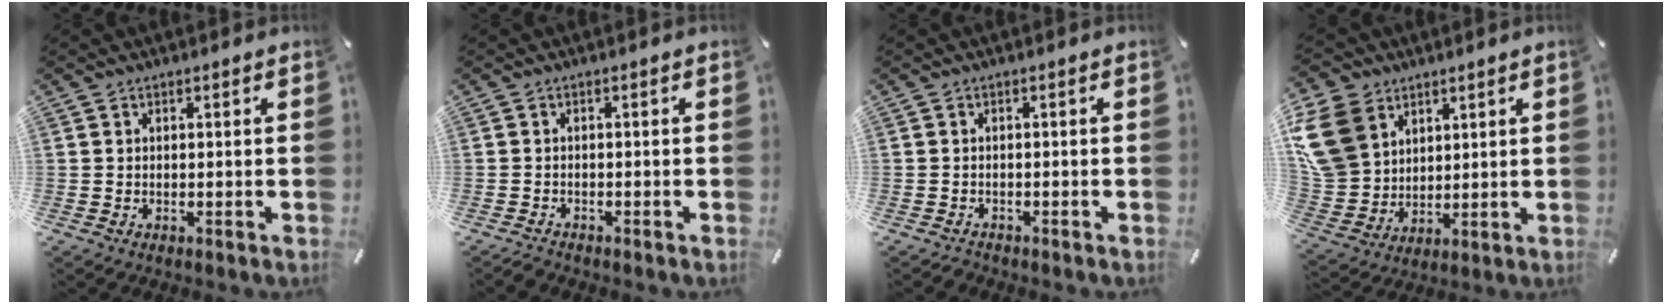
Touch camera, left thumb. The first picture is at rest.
{"total": 1.2, "force": [-1.2, 0.2, 0.0], "torque": [-0.003, 0.004, -0.026]}
{"total": 1.1, "force": [-1.0, 0.3, 0.0], "torque": [-0.002, 0.004, -0.024]}
{"total": 15.5, "force": [6.4, 12.3, 6.8], "torque": [-0.186, -0.015, 0.126]}